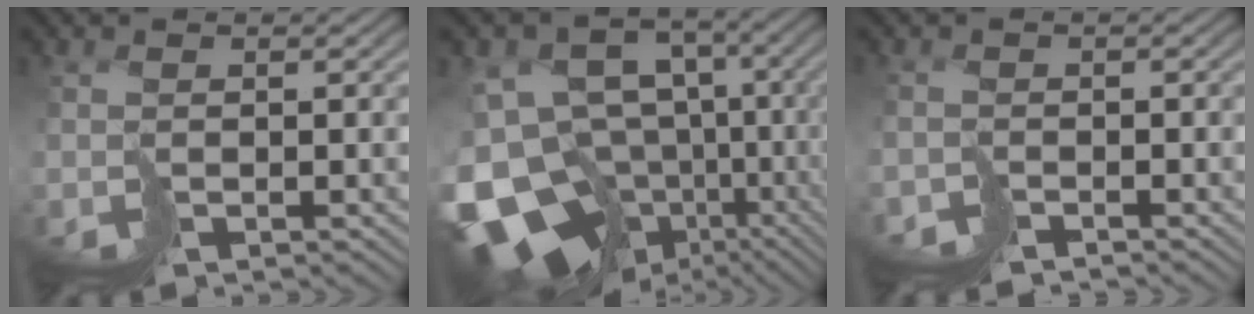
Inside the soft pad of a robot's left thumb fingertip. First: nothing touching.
{"total": 18.2, "force": [-7.4, 13.0, 10.4], "torque": [-0.225, -0.016, -0.106]}
{"total": 2.3, "force": [-2.3, 0.5, -0.3], "torque": [0.018, -0.004, -0.051]}